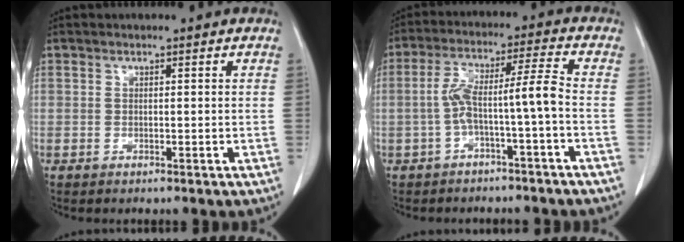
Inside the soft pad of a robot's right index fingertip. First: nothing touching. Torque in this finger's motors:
{"motor_torque": [1.06, -0.41, 0.52, 0.13]}